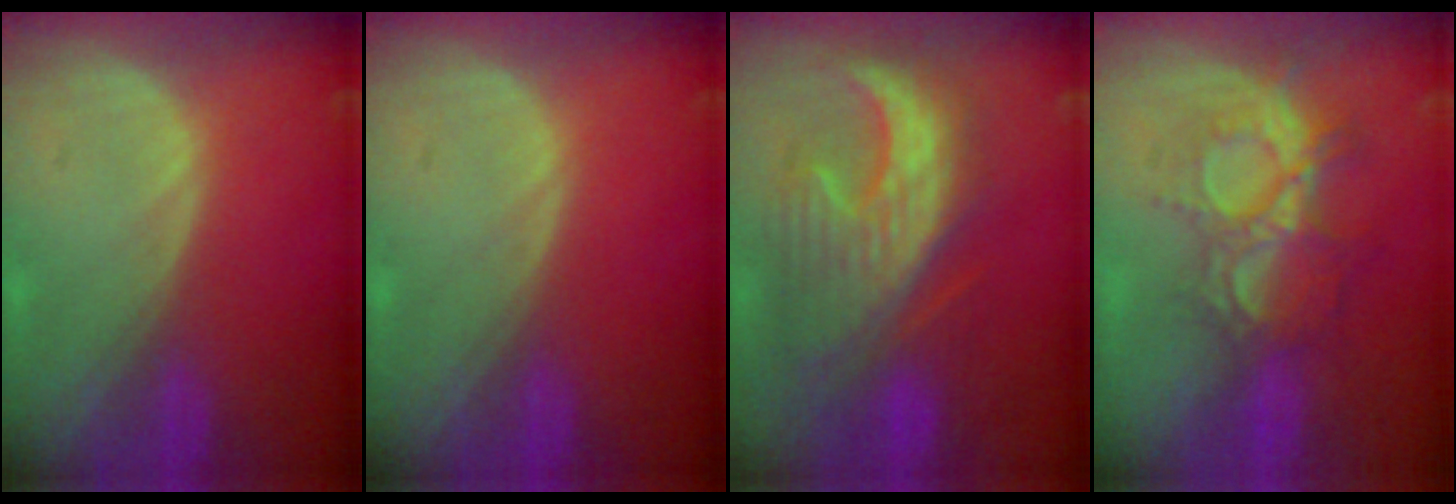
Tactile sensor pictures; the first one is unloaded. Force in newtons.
{"total": 0.0}
{"total": 10.8, "press": 10.5, "slide": 2.8}
{"total": 9.0, "press": 8.0, "slide": 4.0}